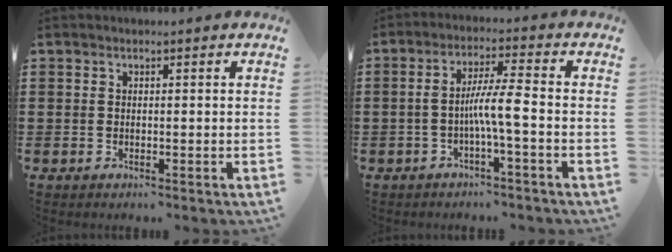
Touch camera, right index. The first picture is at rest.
{"total": 5.8, "force": [-1.5, 0.2, 5.6], "torque": [-0.100, 0.002, -0.032]}